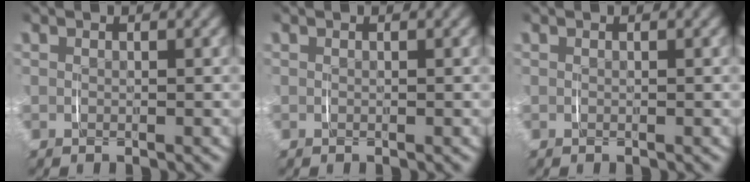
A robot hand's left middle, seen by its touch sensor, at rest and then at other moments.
{"total": 0.0}
{"total": 0.0}